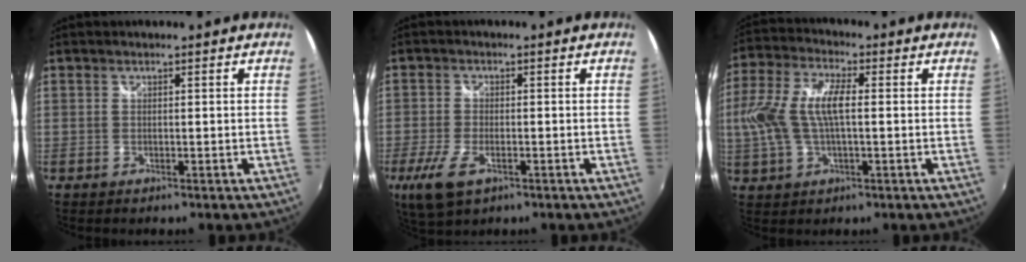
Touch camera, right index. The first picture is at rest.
{"total": 7.9, "force": [-3.9, 3.7, 5.8], "torque": [-0.140, -0.022, -0.070]}
{"total": 11.8, "force": [0.1, 5.0, 10.6], "torque": [-0.225, 0.011, 0.001]}